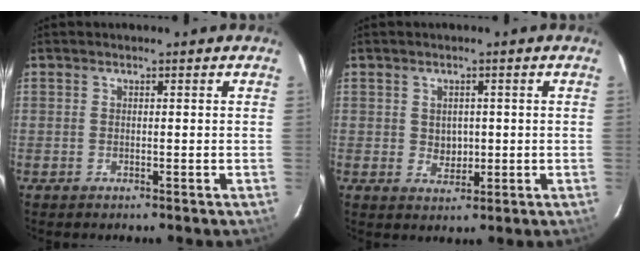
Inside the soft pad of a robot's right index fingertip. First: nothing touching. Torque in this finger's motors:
{"motor_torque": [0.04, 0.04, 0.06, 0.01]}